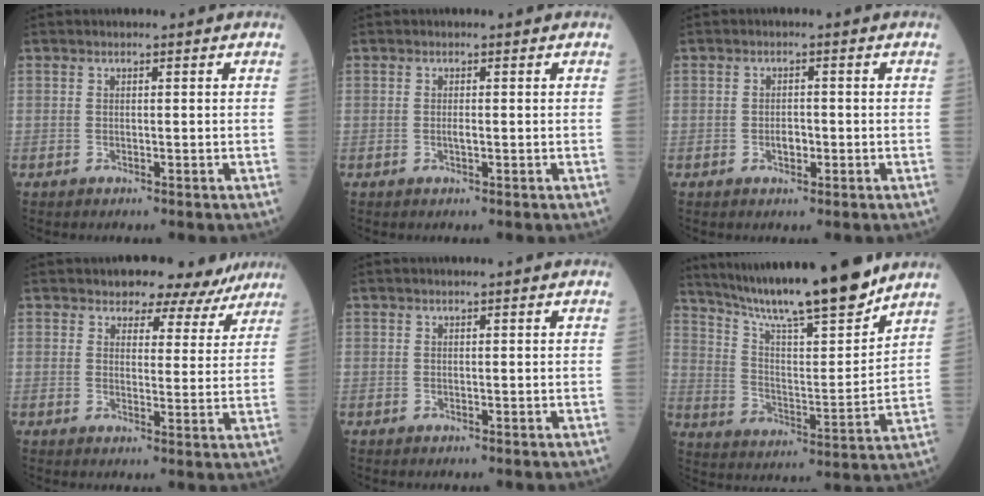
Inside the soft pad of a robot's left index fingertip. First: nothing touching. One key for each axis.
{"total": 0.7, "fx": -0.2, "fy": 0.1, "fz": 0.7, "tx": -0.014, "ty": -0.002, "tz": -0.003}
{"total": 1.9, "fx": -0.7, "fy": 1.0, "fz": 1.4, "tx": -0.024, "ty": 0.002, "tz": -0.010}
{"total": 8.9, "fx": 7.9, "fy": 3.8, "fz": 1.5, "tx": 0.009, "ty": -0.004, "tz": 0.078}
{"total": 0.7, "fx": 0.6, "fy": -0.2, "fz": 0.4, "tx": -0.010, "ty": 0.000, "tz": 0.015}
{"total": 19.9, "fx": 17.0, "fy": 0.7, "fz": 10.3, "tx": -0.173, "ty": -0.005, "tz": 0.278}